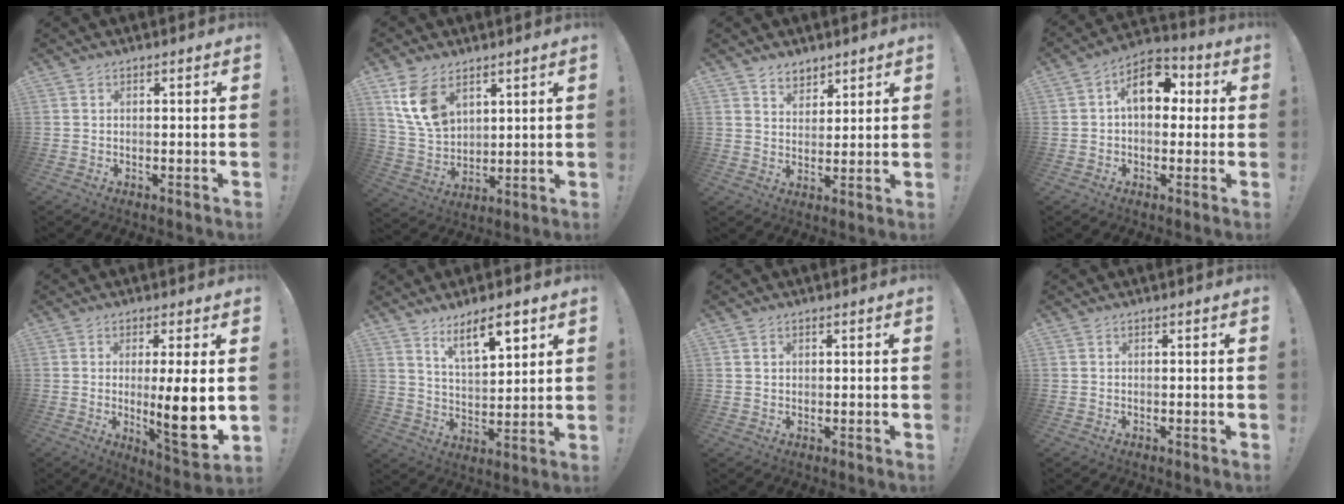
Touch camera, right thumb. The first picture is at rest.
{"total": 12.6, "force": [6.7, 8.1, 6.9], "torque": [-0.142, -0.029, 0.133]}
{"total": 5.4, "force": [4.3, 3.3, 0.4], "torque": [0.000, -0.034, 0.081]}
{"total": 12.3, "force": [3.1, 8.0, 8.8], "torque": [-0.116, 0.004, 0.058]}
{"total": 12.0, "force": [-0.1, 1.4, 11.9], "torque": [-0.166, -0.024, -0.003]}
{"total": 10.5, "force": [7.2, 3.1, 7.0], "torque": [-0.102, -0.040, 0.121]}
{"total": 1.3, "force": [0.7, 1.0, 0.4], "torque": [-0.009, 0.002, 0.014]}
{"total": 0.0}